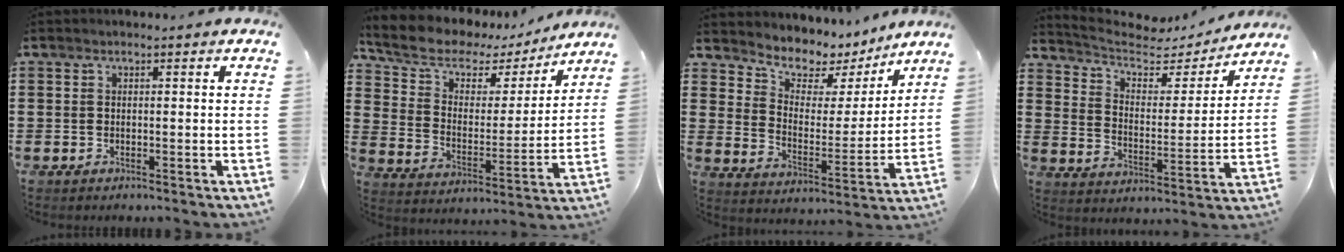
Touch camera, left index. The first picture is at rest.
{"total": 6.6, "force": [5.0, 3.5, 2.4], "torque": [-0.080, -0.028, 0.084]}
{"total": 6.7, "force": [5.8, 3.2, 0.9], "torque": [-0.053, -0.046, 0.100]}
{"total": 5.1, "force": [4.1, 2.5, 1.9], "torque": [-0.062, -0.024, 0.064]}